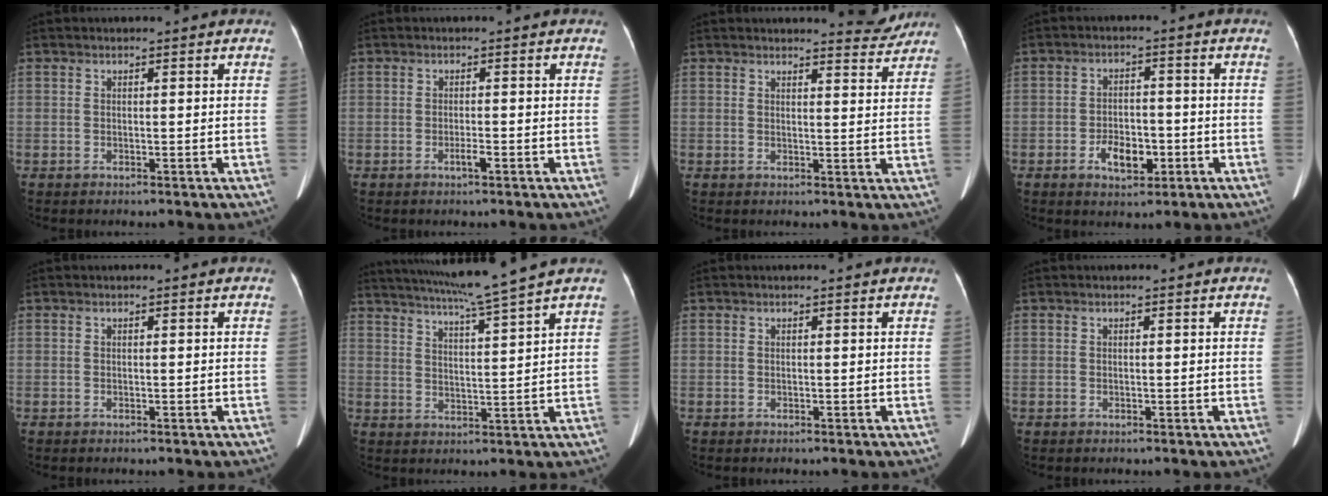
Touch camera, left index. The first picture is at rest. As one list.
[{"total": 1.2, "force": [-0.7, 0.0, 0.9], "torque": [-0.021, -0.001, -0.013]}, {"total": 3.9, "force": [3.9, 0.3, 0.0], "torque": [-0.003, -0.022, 0.037]}, {"total": 5.4, "force": [-2.3, 3.0, 3.9], "torque": [-0.069, 0.004, -0.034]}, {"total": 0.0}, {"total": 11.1, "force": [9.5, -2.3, 5.2], "torque": [-0.091, -0.011, 0.150]}, {"total": 0.9, "force": [0.8, 0.0, 0.2], "torque": [-0.008, 0.004, 0.009]}, {"total": 0.0}]